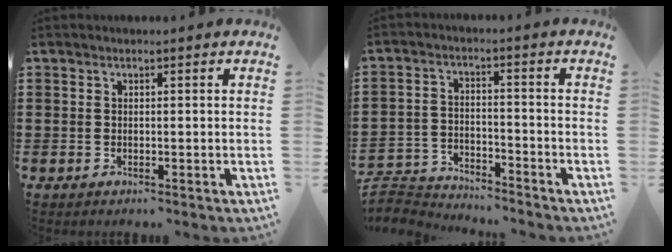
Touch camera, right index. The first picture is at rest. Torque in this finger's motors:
{"motor_torque": [-1.22, 0.92, -1.05, -0.21]}